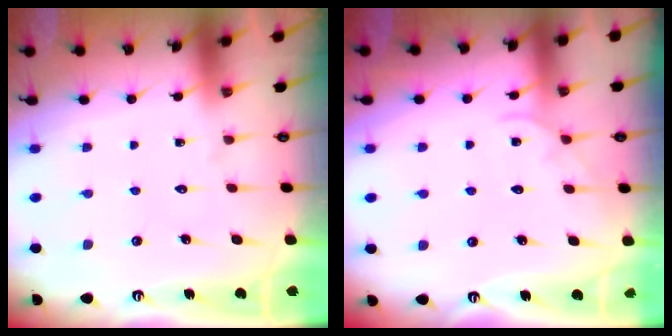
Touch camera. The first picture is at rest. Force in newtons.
{"total": 3.6, "press": 3.6, "slide": 0.4}